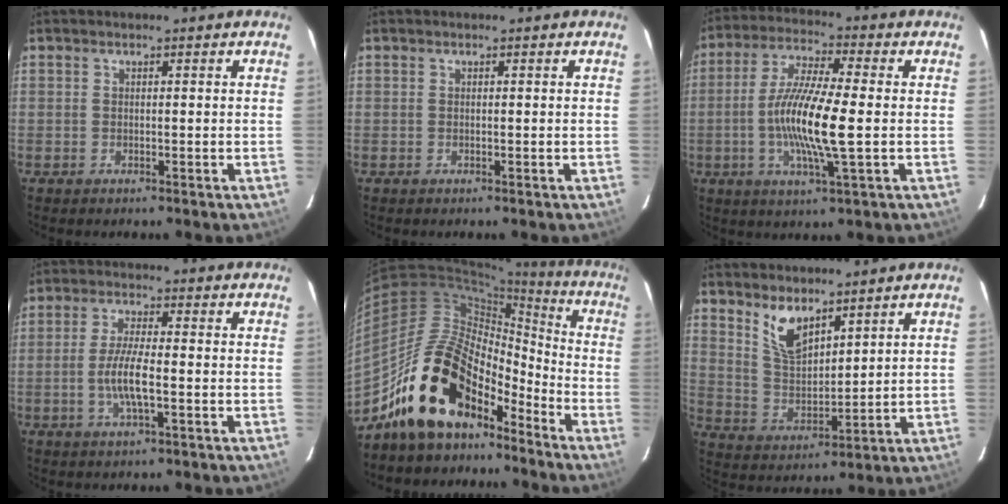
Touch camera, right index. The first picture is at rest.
{"total": 0.0}
{"total": 13.1, "force": [-1.6, 1.5, 12.9], "torque": [-0.253, -0.002, -0.038]}
{"total": 6.3, "force": [-1.6, 1.2, 6.0], "torque": [-0.120, -0.004, -0.031]}
{"total": 18.5, "force": [-13.7, 9.2, 8.5], "torque": [-0.159, 0.026, -0.237]}
{"total": 7.9, "force": [5.5, 3.2, 4.7], "torque": [-0.086, -0.002, 0.116]}